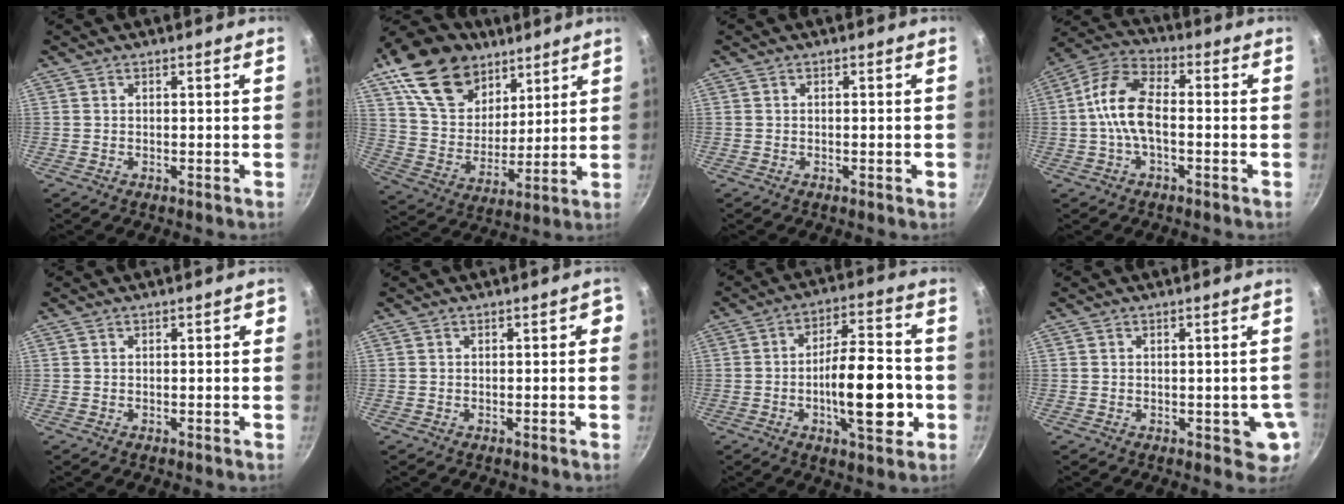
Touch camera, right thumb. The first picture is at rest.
{"total": 21.1, "force": [12.1, 13.9, 10.3], "torque": [-0.151, -0.047, 0.225]}
{"total": 1.1, "force": [-0.3, 0.2, 1.1], "torque": [-0.016, 0.001, -0.005]}
{"total": 10.4, "force": [-1.2, 5.2, 8.9], "torque": [-0.169, 0.037, -0.039]}
{"total": 1.2, "force": [-0.4, 0.6, 1.0], "torque": [-0.012, 0.010, -0.004]}
{"total": 1.7, "force": [-0.7, 0.9, 1.2], "torque": [-0.003, 0.023, -0.006]}
{"total": 15.6, "force": [-3.6, 6.0, 14.0], "torque": [-0.185, 0.035, -0.057]}
{"total": 4.8, "force": [-1.1, 2.5, 4.0], "torque": [-0.023, 0.005, -0.012]}